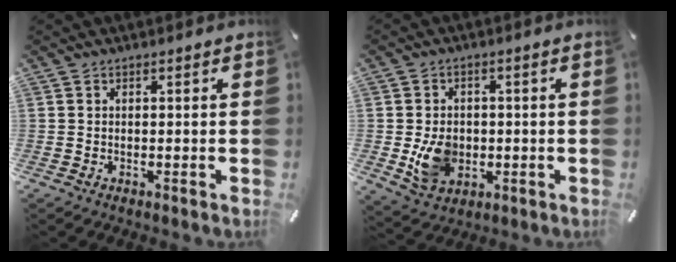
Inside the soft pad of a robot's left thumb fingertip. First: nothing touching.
{"total": 8.3, "force": [-1.1, 6.8, 4.6], "torque": [-0.083, 0.002, -0.018]}